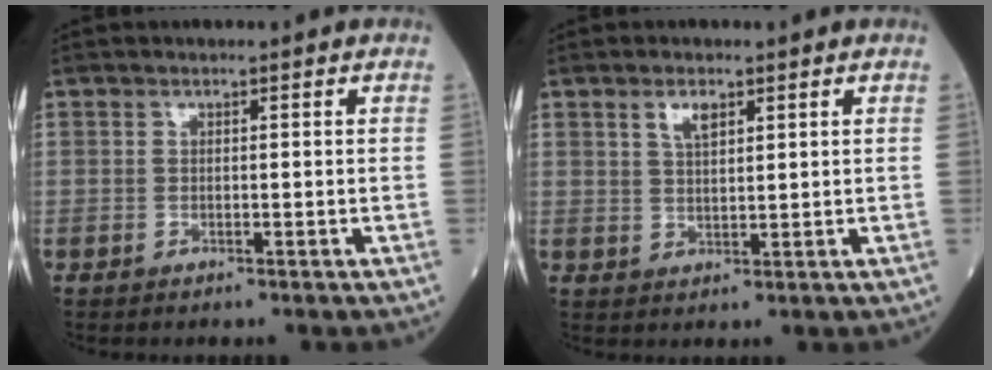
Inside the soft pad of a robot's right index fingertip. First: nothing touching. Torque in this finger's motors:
{"motor_torque": [0.01, 0.03, 0.01, 0.05]}